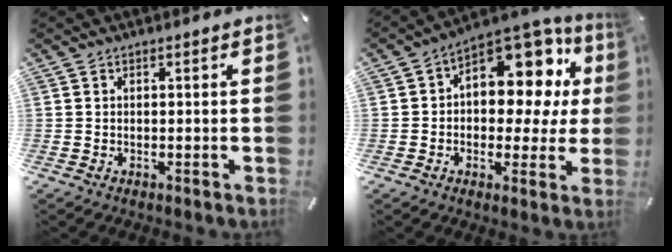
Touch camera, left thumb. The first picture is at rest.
{"total": 13.1, "force": [5.6, 8.3, 8.4], "torque": [-0.116, -0.052, 0.099]}